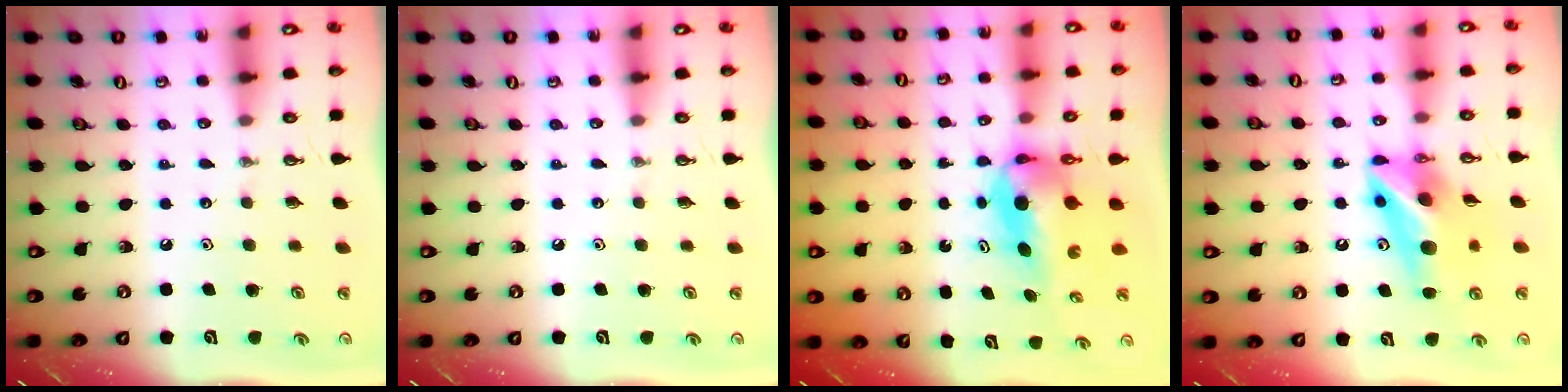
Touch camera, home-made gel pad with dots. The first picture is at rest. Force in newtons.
{"total": 0.0}
{"total": 6.6, "press": 6.2, "slide": 2.3}
{"total": 12.5, "press": 12.3, "slide": 1.9}